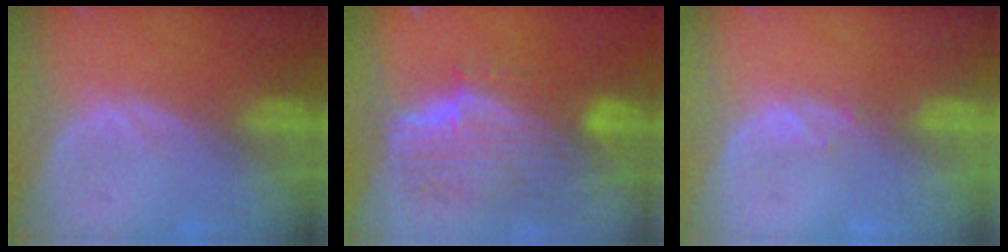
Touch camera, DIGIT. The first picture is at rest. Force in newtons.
{"total": 9.8, "press": 8.6, "slide": 4.8}
{"total": 0.7, "press": 0.7, "slide": 0.2}